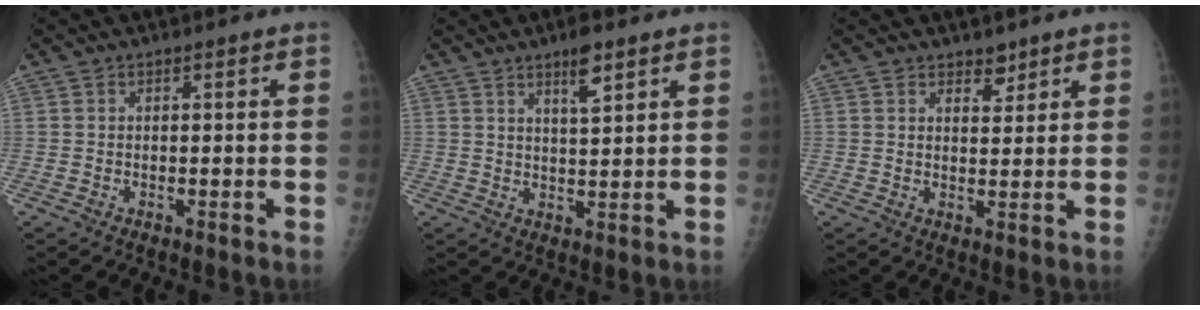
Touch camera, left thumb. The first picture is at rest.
{"total": 5.1, "force": [3.3, 1.2, 3.7], "torque": [-0.056, -0.021, 0.054]}
{"total": 2.9, "force": [2.2, 1.5, 1.1], "torque": [-0.001, -0.016, 0.035]}